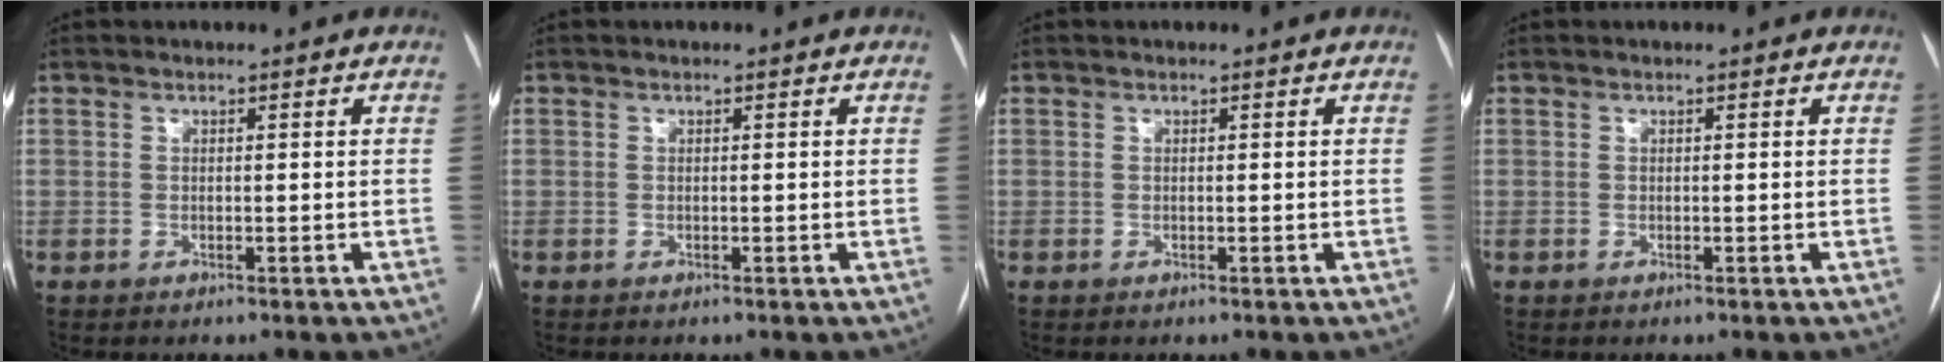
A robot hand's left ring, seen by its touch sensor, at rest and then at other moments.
{"total": 0.0}
{"total": 0.0}
{"total": 0.0}